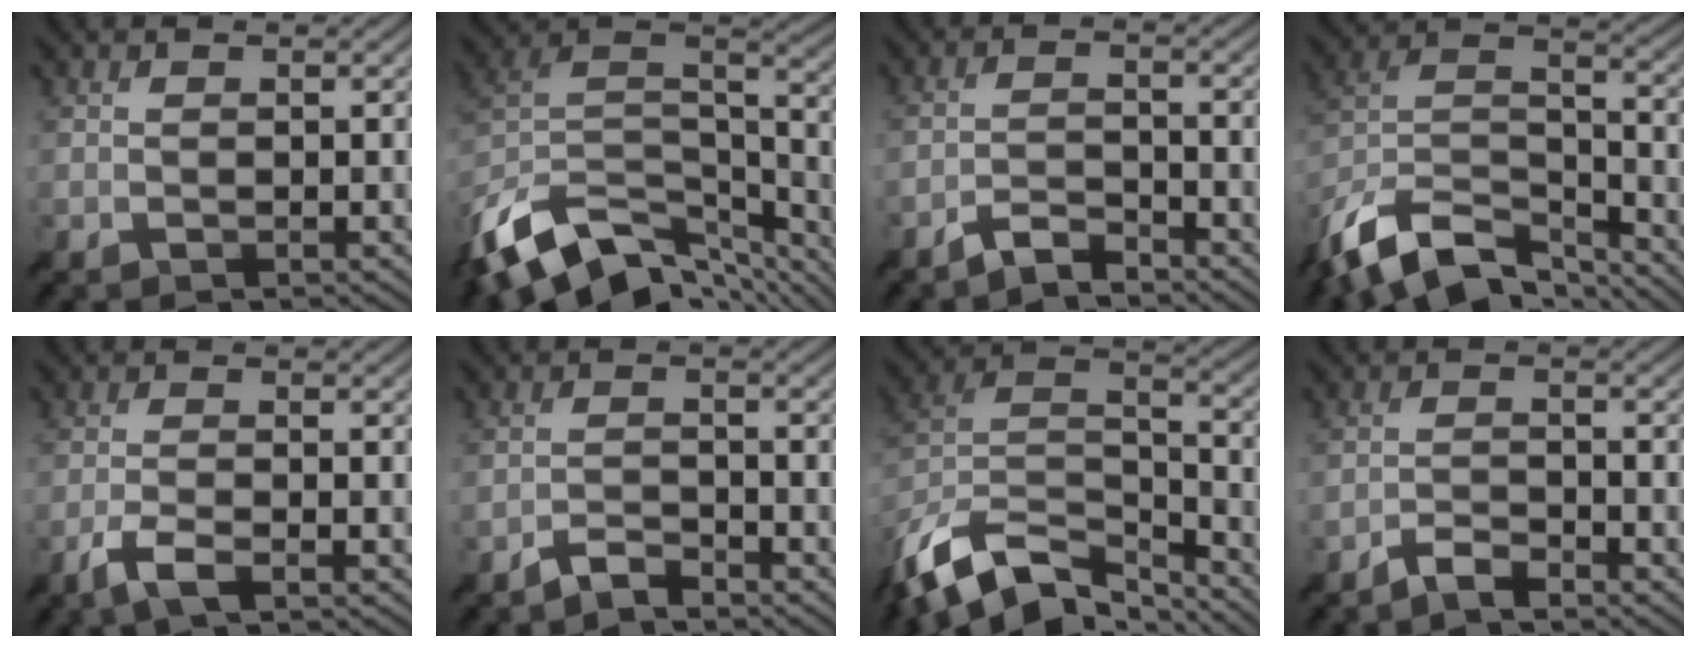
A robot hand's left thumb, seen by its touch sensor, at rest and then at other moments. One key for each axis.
{"total": 16.1, "fx": -10.6, "fy": 8.2, "fz": 8.9, "tx": -0.228, "ty": -0.025, "tz": -0.169}
{"total": 3.4, "fx": -2.9, "fy": 0.7, "fz": 1.5, "tx": -0.027, "ty": 0.003, "tz": -0.062}
{"total": 14.3, "fx": -10.9, "fy": 5.8, "fz": 7.2, "tx": -0.175, "ty": -0.004, "tz": -0.201}
{"total": 3.9, "fx": -2.2, "fy": 0.9, "fz": 3.1, "tx": -0.060, "ty": 0.000, "tz": -0.052}
{"total": 2.8, "fx": -2.5, "fy": 0.6, "fz": 1.3, "tx": -0.023, "ty": 0.003, "tz": -0.053}
{"total": 14.9, "fx": -10.5, "fy": 6.8, "fz": 8.0, "tx": -0.211, "ty": -0.013, "tz": -0.178}
{"total": 3.0, "fx": -2.6, "fy": 0.6, "fz": 1.5, "tx": -0.028, "ty": 0.002, "tz": -0.056}